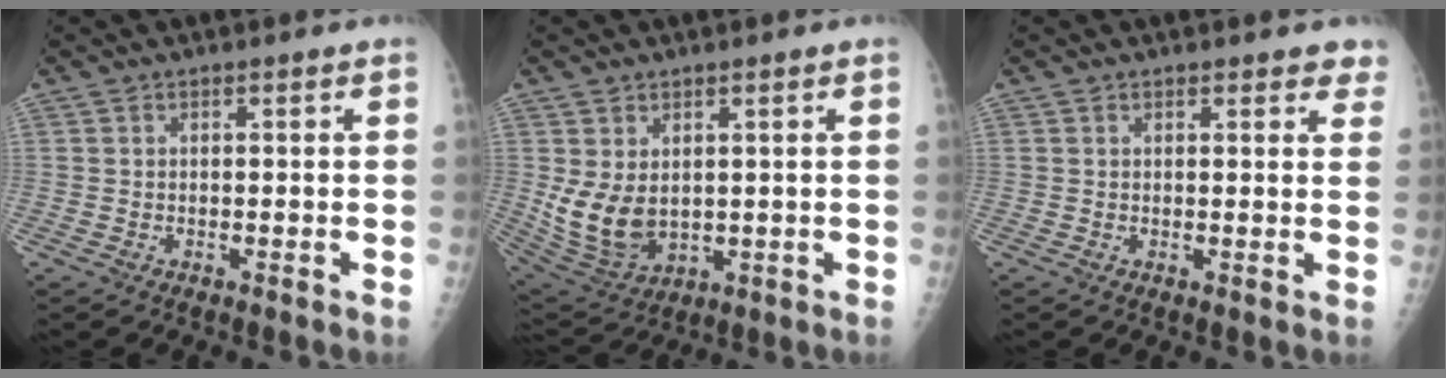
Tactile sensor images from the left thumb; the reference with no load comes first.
{"total": 9.2, "force": [1.1, 6.4, 6.5], "torque": [-0.112, -0.017, 0.047]}
{"total": 3.7, "force": [3.1, 1.4, 1.5], "torque": [0.017, -0.009, 0.026]}